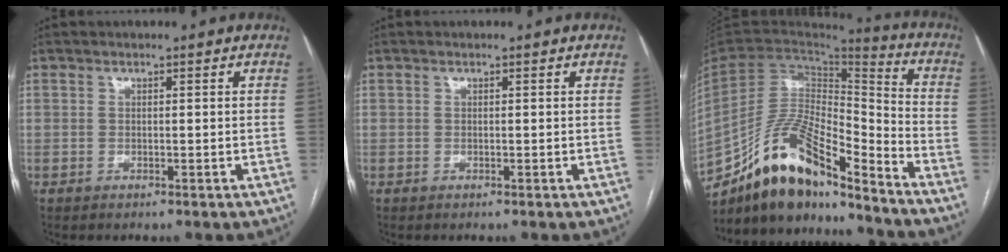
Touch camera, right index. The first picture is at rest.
{"total": 0.0}
{"total": 18.2, "force": [-15.0, 4.0, 9.5], "torque": [-0.179, 0.036, -0.271]}